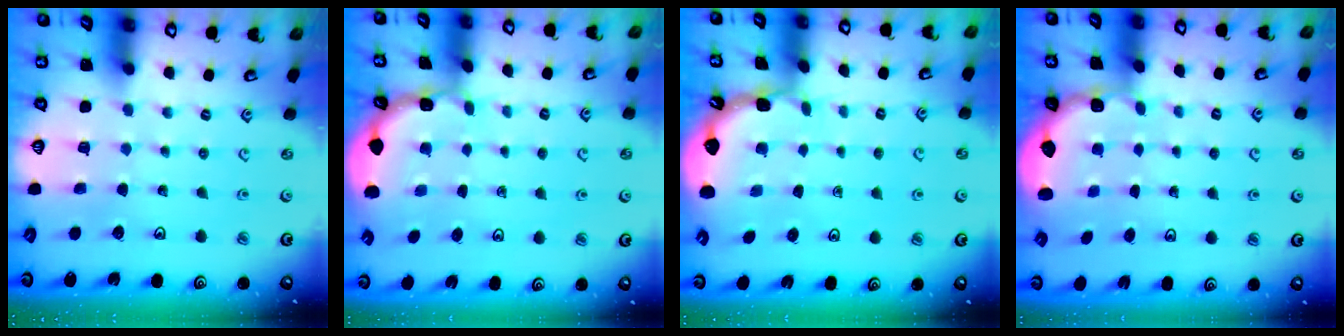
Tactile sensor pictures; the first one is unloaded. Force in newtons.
{"total": 2.1, "press": 2.1, "slide": 0.2}
{"total": 0.9, "press": 0.9, "slide": 0.2}
{"total": 2.6, "press": 2.1, "slide": 1.5}